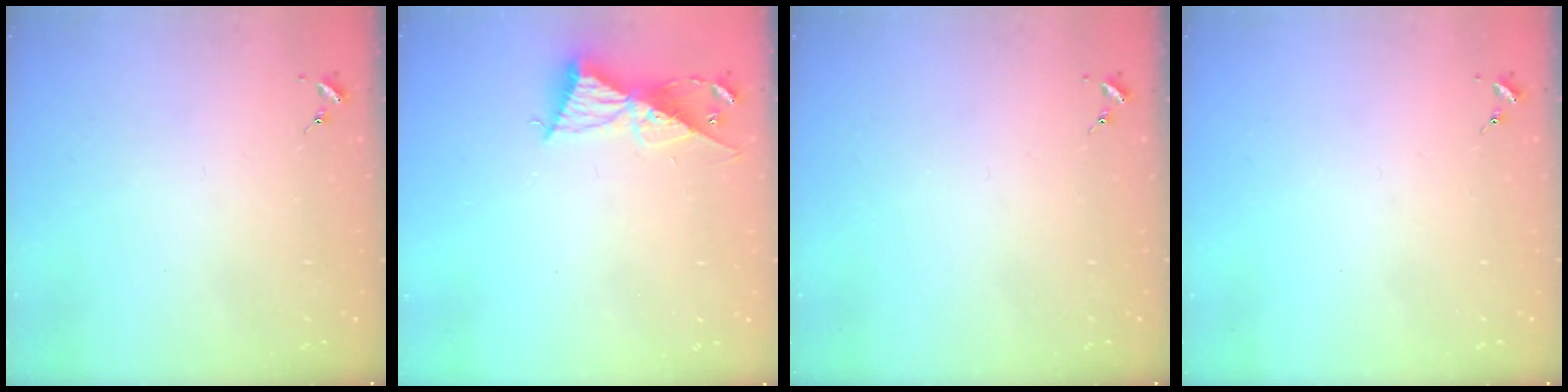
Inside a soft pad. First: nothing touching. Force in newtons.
{"total": 9.7, "press": 9.7, "slide": 0.7}
{"total": 0.0}
{"total": 0.0}